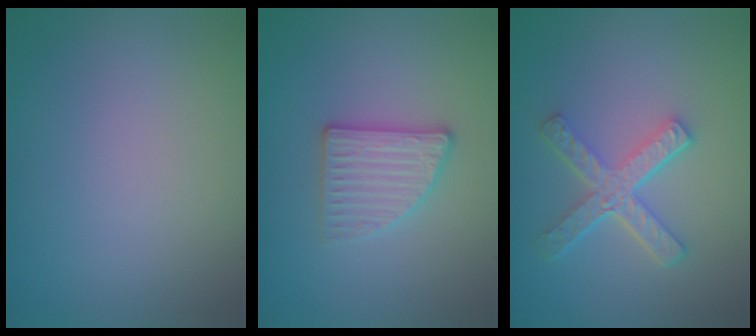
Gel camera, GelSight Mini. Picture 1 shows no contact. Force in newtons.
{"total": 3.0, "press": 2.8, "slide": 1.2}
{"total": 4.6, "press": 3.3, "slide": 3.2}